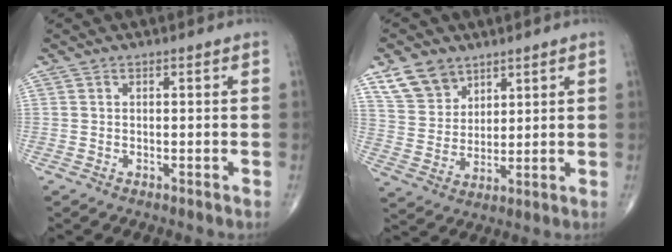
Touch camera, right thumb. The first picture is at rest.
{"total": 8.6, "force": [5.7, 5.7, 3.0], "torque": [-0.037, -0.025, 0.118]}